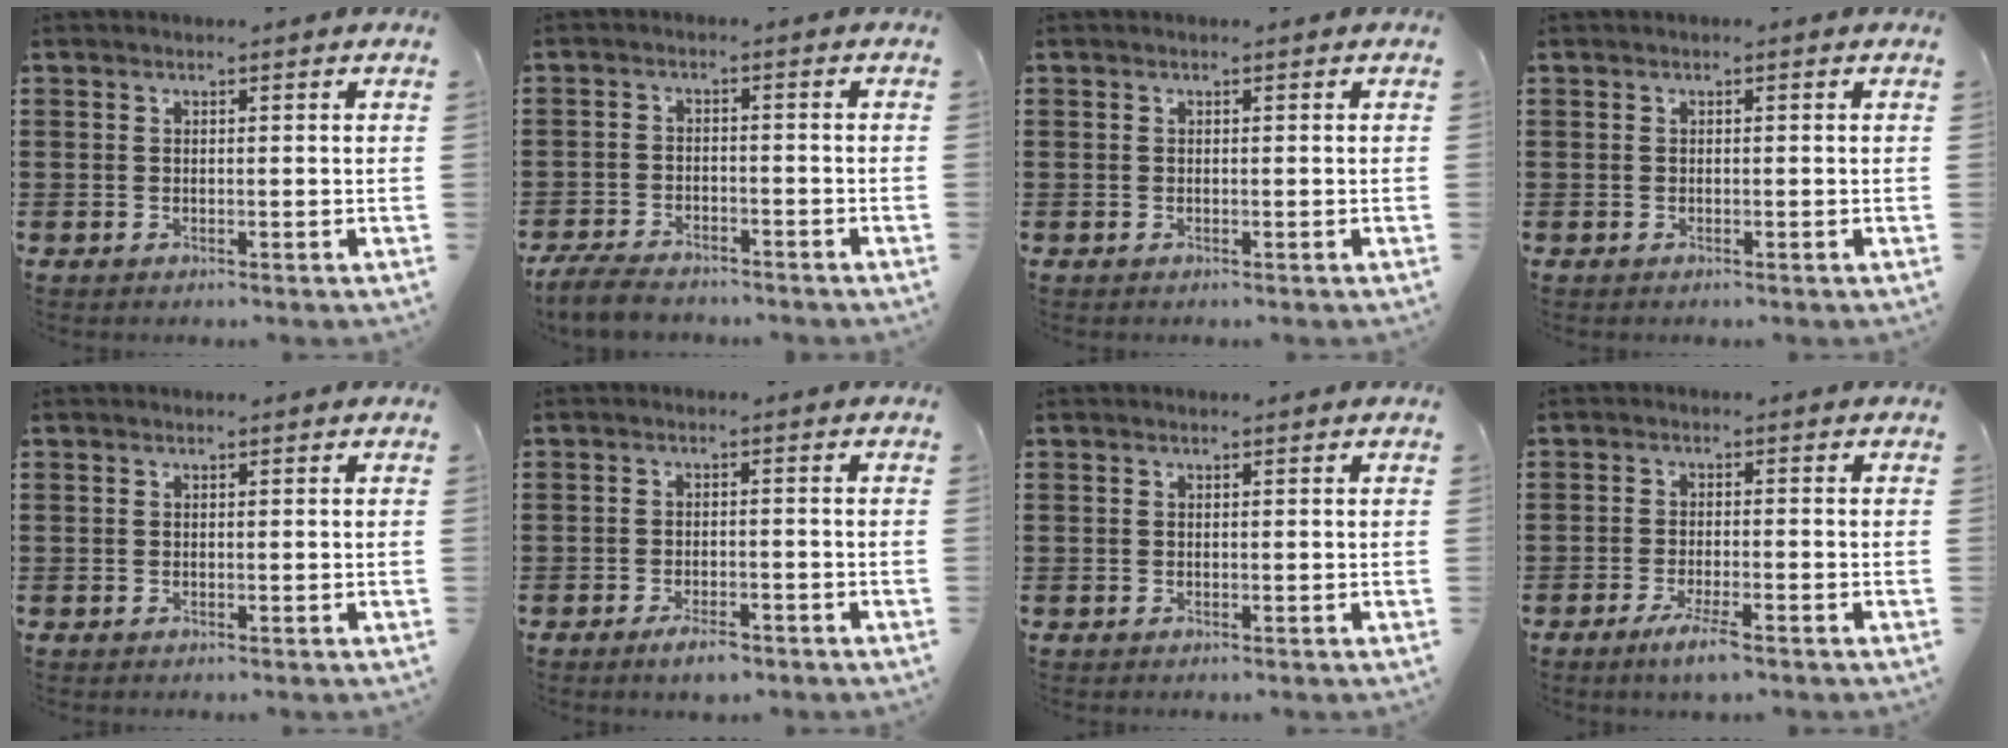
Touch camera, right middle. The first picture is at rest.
{"total": 4.5, "force": [-4.2, 0.9, 1.4], "torque": [-0.039, -0.003, -0.086]}
{"total": 0.0}
{"total": 0.0}
{"total": 0.0}
{"total": 2.9, "force": [-2.1, 0.9, 1.8], "torque": [-0.035, 0.002, -0.040]}
{"total": 0.0}
{"total": 3.6, "force": [-2.3, 0.3, 2.8], "torque": [-0.057, -0.008, -0.043]}